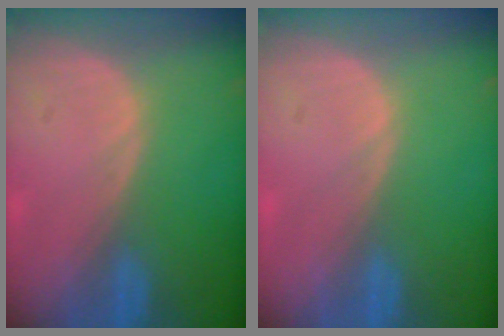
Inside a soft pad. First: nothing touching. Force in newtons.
{"total": 0.0}